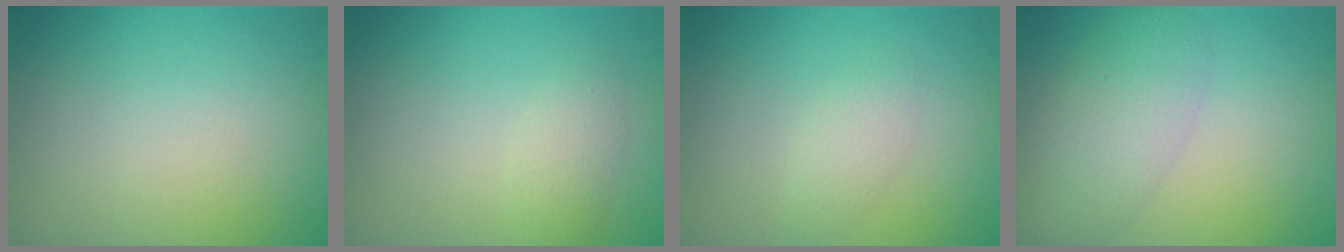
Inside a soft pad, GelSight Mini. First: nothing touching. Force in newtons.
{"total": 1.5, "press": 1.5, "slide": 0.2}
{"total": 1.4, "press": 1.4, "slide": 0.0}
{"total": 4.0, "press": 4.0, "slide": 0.3}